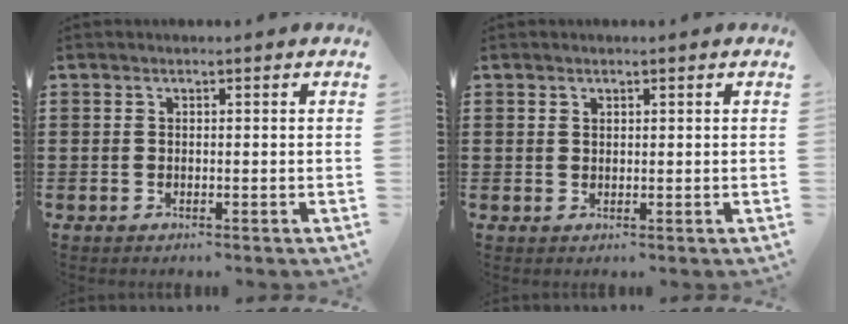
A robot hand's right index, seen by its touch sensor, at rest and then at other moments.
{"total": 0.9, "force": [0.7, 0.5, 0.2], "torque": [-0.004, 0.002, 0.015]}